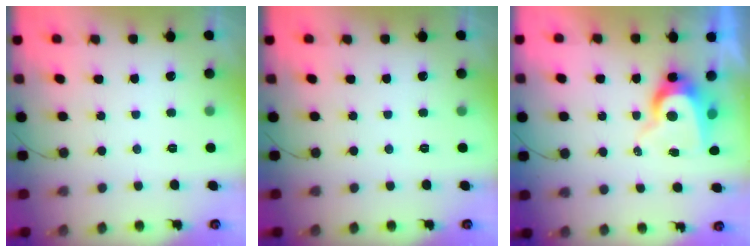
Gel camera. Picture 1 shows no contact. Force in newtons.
{"total": 0.0}
{"total": 9.0, "press": 8.9, "slide": 0.9}